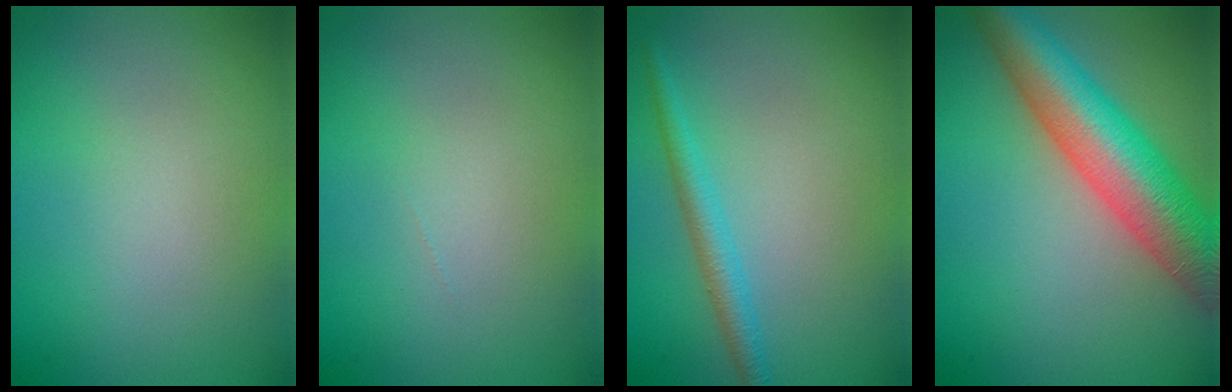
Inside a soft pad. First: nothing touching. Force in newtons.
{"total": 0.0}
{"total": 2.1, "press": 2.1, "slide": 0.1}
{"total": 9.2, "press": 9.2, "slide": 0.4}